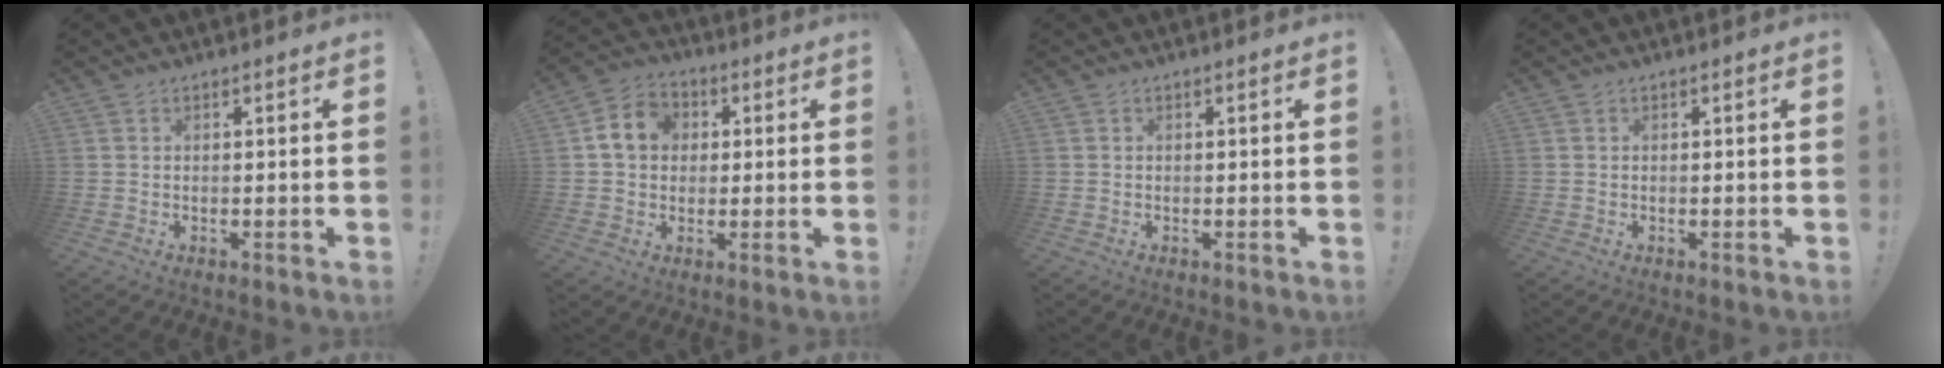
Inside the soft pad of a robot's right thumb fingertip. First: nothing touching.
{"total": 9.4, "force": [1.9, 7.9, 4.8], "torque": [-0.071, 0.012, 0.040]}
{"total": 0.0}
{"total": 0.0}